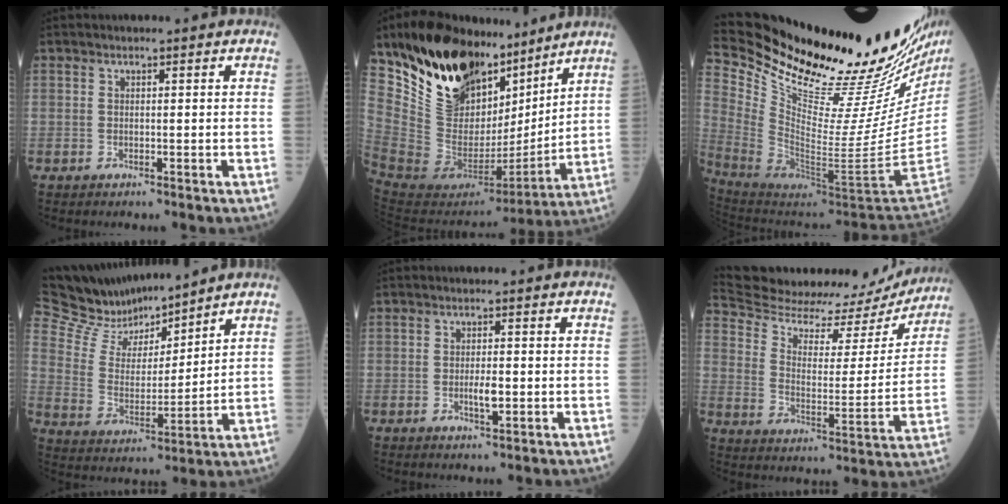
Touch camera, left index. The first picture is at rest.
{"total": 22.8, "force": [16.4, 10.5, 11.8], "torque": [-0.193, 0.008, 0.299]}
{"total": 31.6, "force": [27.0, -0.1, 16.5], "torque": [-0.276, -0.126, 0.400]}
{"total": 14.8, "force": [13.8, 3.0, 4.2], "torque": [-0.093, 0.008, 0.258]}
{"total": 2.1, "force": [-0.6, 0.5, 2.0], "torque": [-0.037, -0.004, -0.011]}
{"total": 23.0, "force": [21.8, 4.6, 5.9], "torque": [-0.095, -0.040, 0.302]}